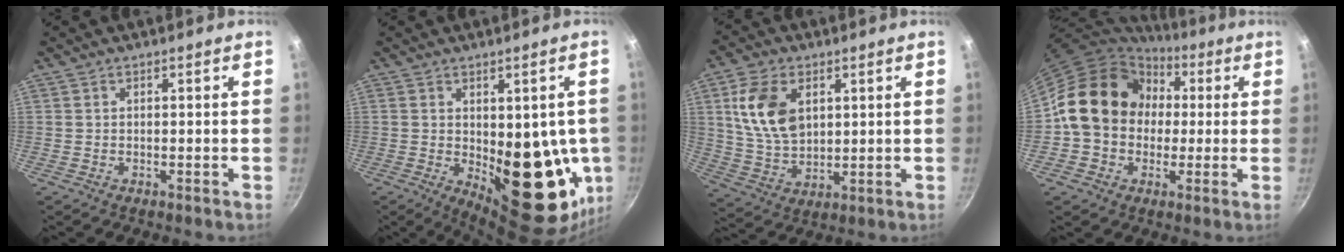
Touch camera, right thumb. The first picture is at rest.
{"total": 18.9, "force": [-1.9, 9.4, 16.4], "torque": [-0.151, -0.030, -0.006]}
{"total": 12.7, "force": [3.7, 8.3, 8.9], "torque": [-0.150, -0.021, 0.078]}
{"total": 16.7, "force": [1.6, 14.3, 8.6], "torque": [-0.111, 0.036, 0.016]}